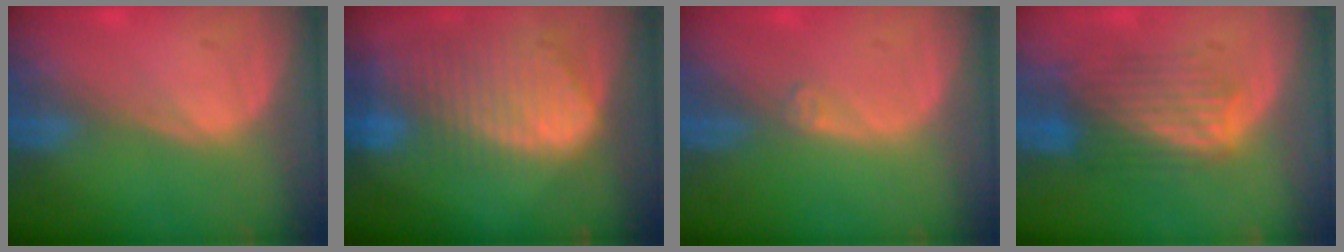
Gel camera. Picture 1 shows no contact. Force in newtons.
{"total": 10.5, "press": 9.0, "slide": 5.5}
{"total": 1.1, "press": 0.8, "slide": 0.7}
{"total": 6.4, "press": 6.4, "slide": 0.5}